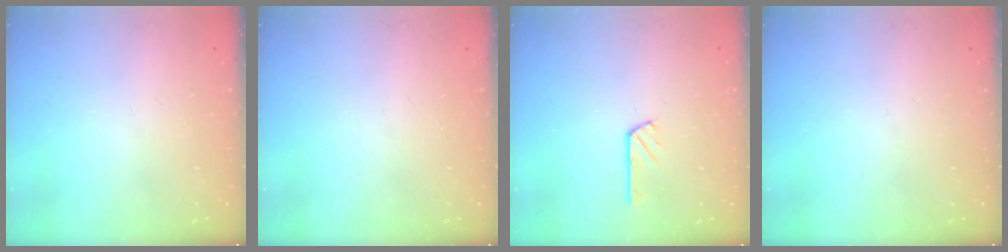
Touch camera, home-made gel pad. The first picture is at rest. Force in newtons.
{"total": 0.0}
{"total": 2.9, "press": 2.9, "slide": 0.5}
{"total": 0.0}